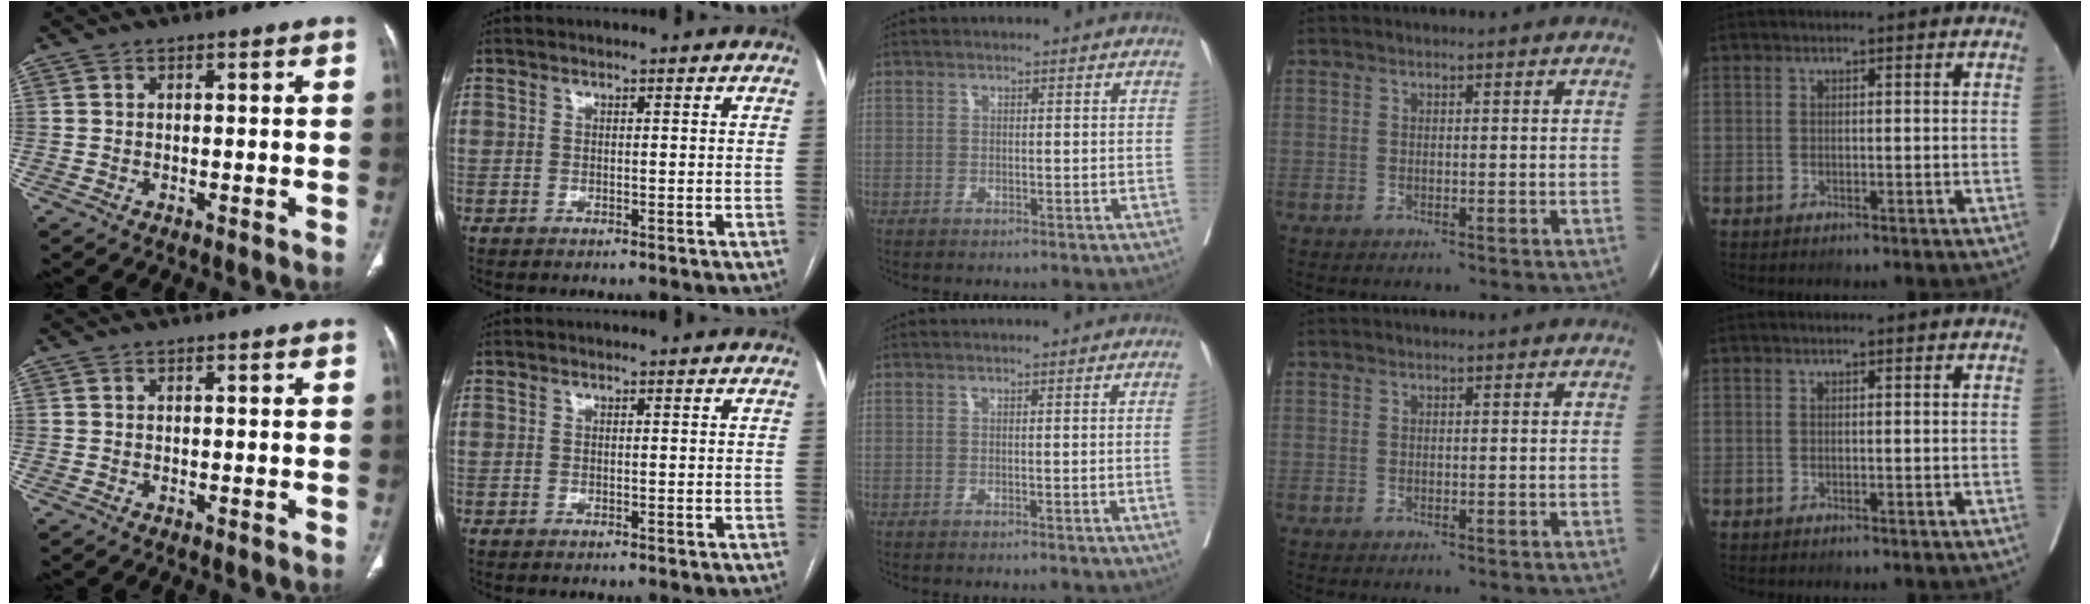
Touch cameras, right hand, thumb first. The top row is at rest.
{"middle": {"total": 1.6, "force": [-0.2, -0.7, 1.4], "torque": [-0.020, -0.002, 0.000]}}